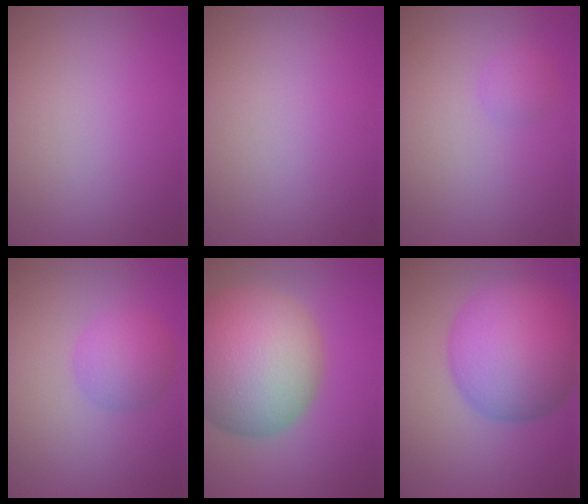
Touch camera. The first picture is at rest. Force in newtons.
{"total": 0.0}
{"total": 1.1, "press": 1.1, "slide": 0.1}
{"total": 3.0, "press": 2.9, "slide": 0.2}
{"total": 13.9, "press": 13.9, "slide": 0.9}
{"total": 10.8, "press": 10.8, "slide": 0.3}